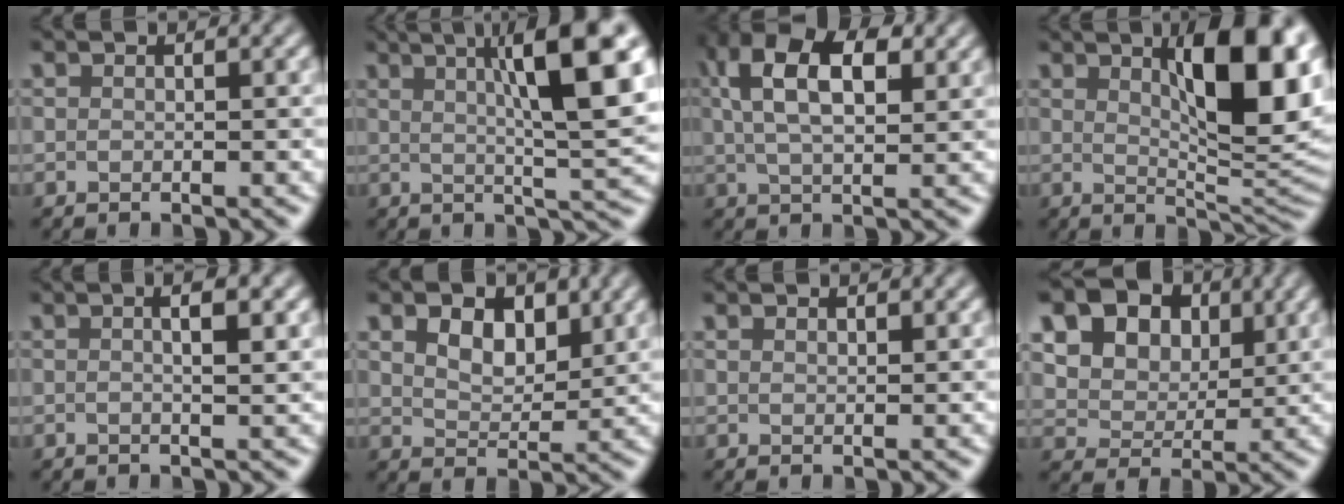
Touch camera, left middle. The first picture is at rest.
{"total": 10.7, "force": [3.2, 2.0, 10.0], "torque": [-0.123, 0.008, 0.045]}
{"total": 8.2, "force": [2.8, 4.1, 6.5], "torque": [-0.125, 0.016, 0.044]}
{"total": 9.8, "force": [3.2, 3.1, 8.7], "torque": [-0.122, -0.002, 0.054]}
{"total": 2.8, "force": [0.7, 0.9, 2.6], "torque": [-0.020, 0.005, -0.006]}
{"total": 4.0, "force": [1.8, 2.5, 2.5], "torque": [-0.052, -0.004, 0.028]}
{"total": 0.7, "force": [0.6, 0.3, 0.2], "torque": [-0.007, -0.002, 0.013]}
{"total": 22.7, "force": [10.5, 17.0, 10.7], "torque": [-0.241, 0.047, 0.162]}